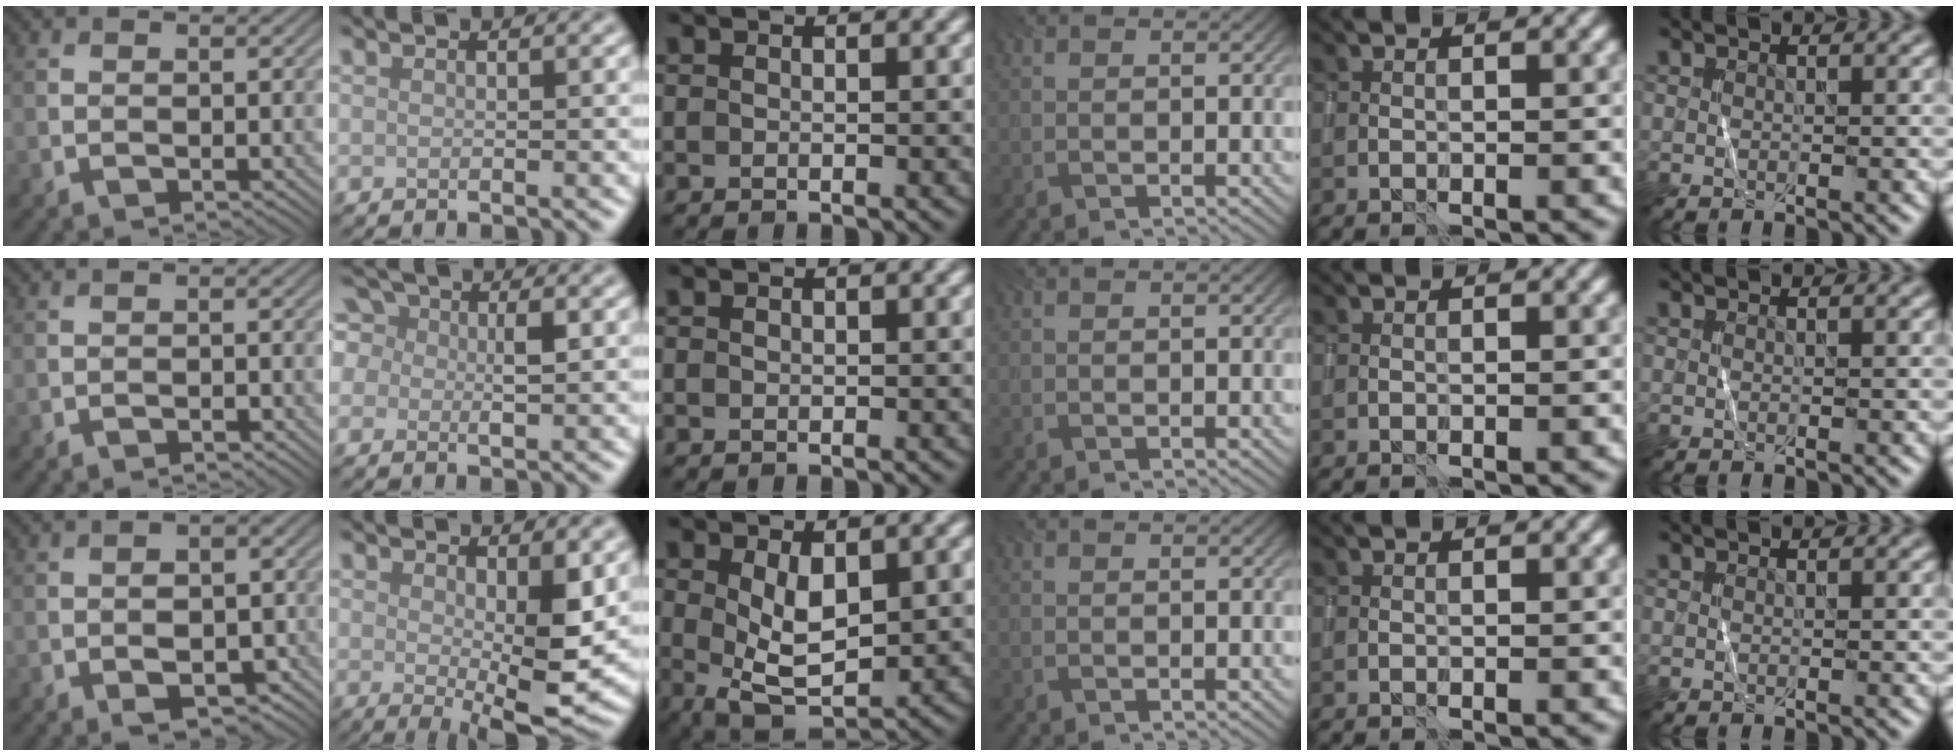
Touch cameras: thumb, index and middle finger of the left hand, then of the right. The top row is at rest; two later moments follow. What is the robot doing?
{"motion": "wrap", "object": "sponge"}